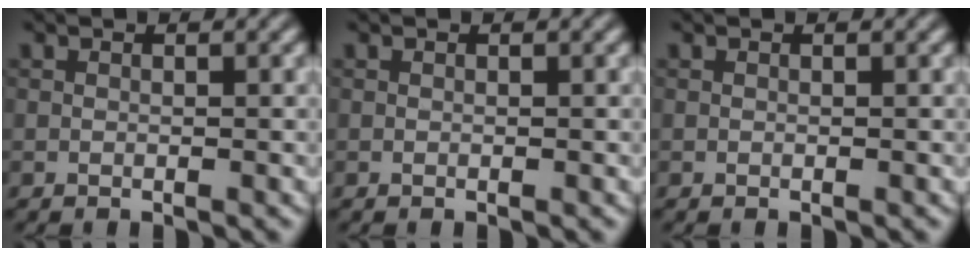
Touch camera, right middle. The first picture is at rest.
{"total": 0.0}
{"total": 0.0}